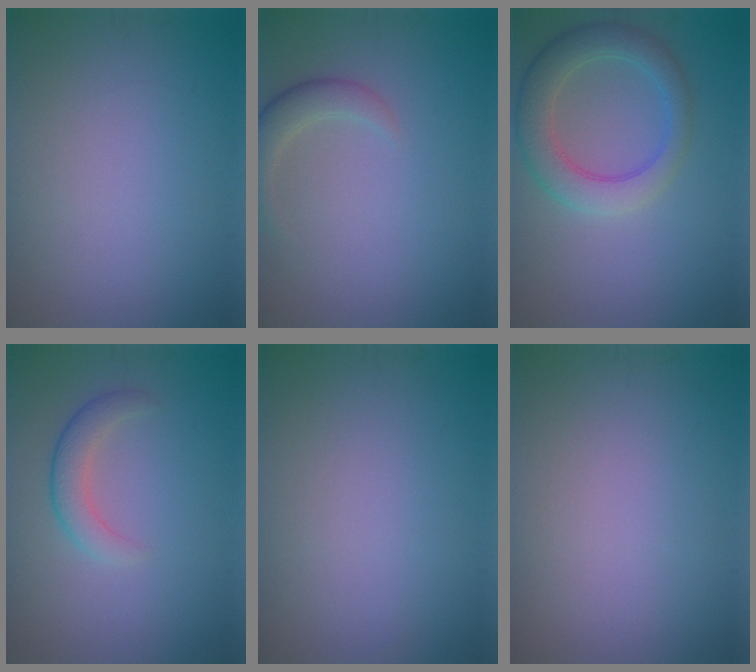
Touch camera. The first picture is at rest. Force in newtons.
{"total": 2.5, "press": 2.5, "slide": 0.2}
{"total": 5.0, "press": 4.9, "slide": 0.4}
{"total": 2.4, "press": 2.4, "slide": 0.2}
{"total": 0.0}
{"total": 0.0}